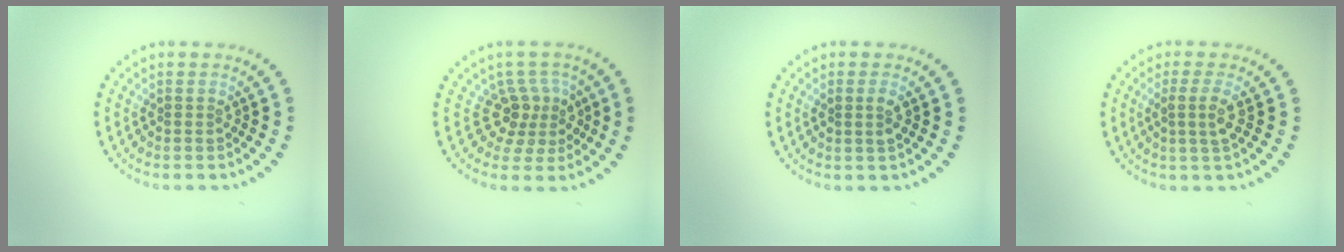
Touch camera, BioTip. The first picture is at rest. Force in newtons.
{"total": 3.1, "press": 2.2, "slide": 2.2}
{"total": 1.2, "press": 1.1, "slide": 0.3}
{"total": 2.0, "press": 1.6, "slide": 1.2}